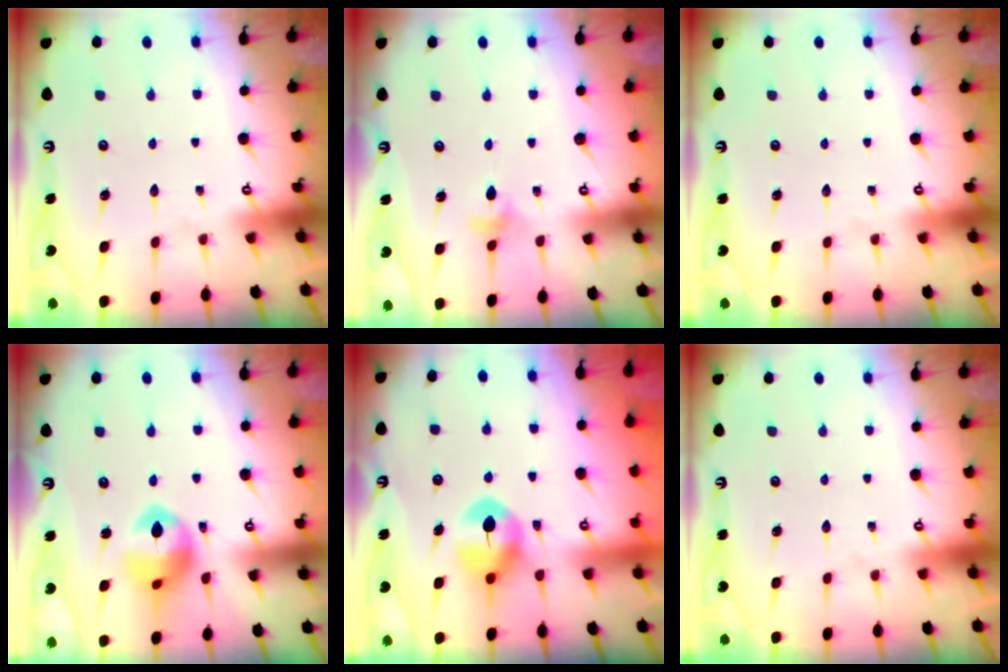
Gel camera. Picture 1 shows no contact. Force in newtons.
{"total": 4.2, "press": 4.1, "slide": 0.9}
{"total": 0.0}
{"total": 12.3, "press": 12.1, "slide": 2.1}
{"total": 8.8, "press": 8.8, "slide": 0.5}
{"total": 0.0}